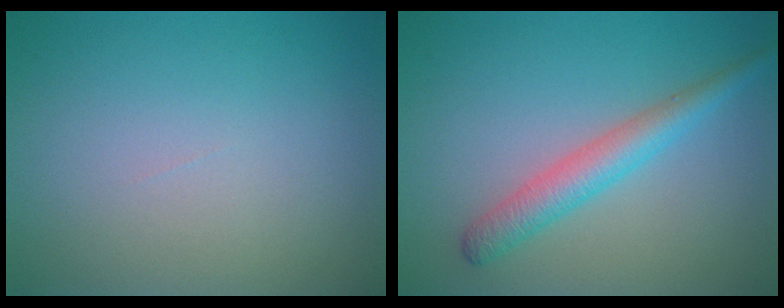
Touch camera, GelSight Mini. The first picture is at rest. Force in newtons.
{"total": 3.2, "press": 3.2, "slide": 0.2}